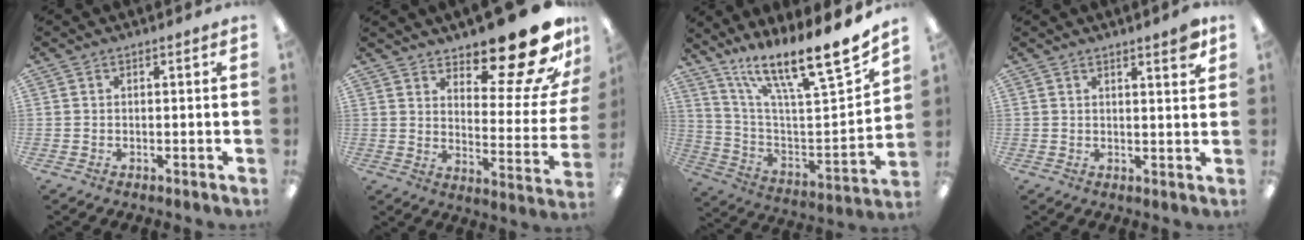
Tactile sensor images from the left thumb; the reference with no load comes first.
{"total": 20.3, "force": [15.1, 6.7, 11.8], "torque": [-0.140, -0.115, 0.243]}
{"total": 17.9, "force": [15.1, 1.1, 9.6], "torque": [-0.142, -0.133, 0.239]}
{"total": 3.7, "force": [2.9, 0.3, 2.3], "torque": [-0.028, -0.019, 0.044]}